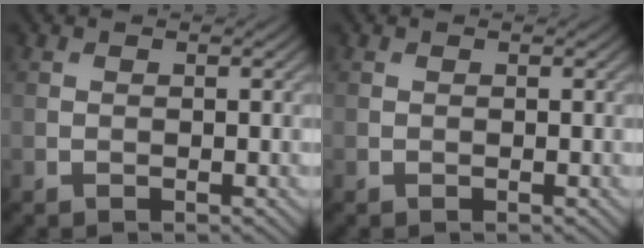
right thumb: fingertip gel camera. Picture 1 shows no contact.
{"total": 0.0}